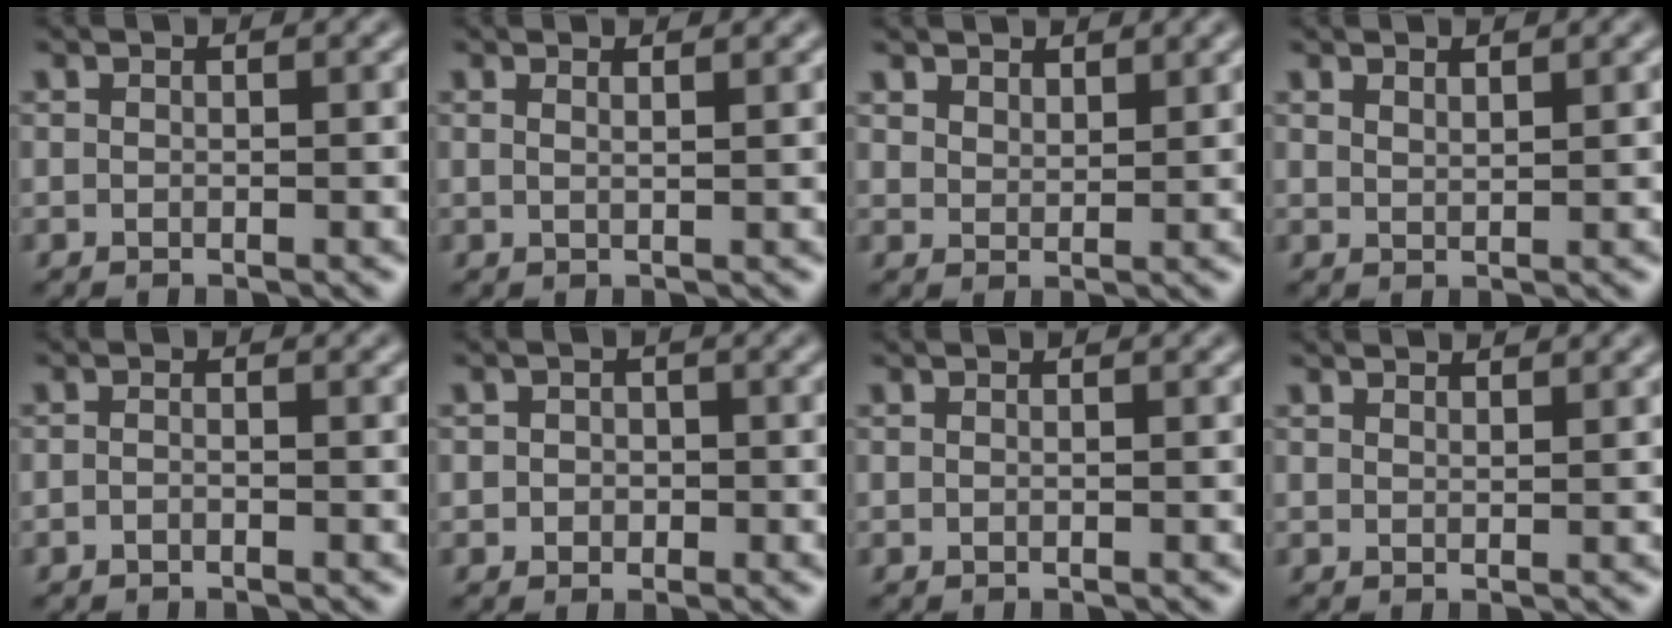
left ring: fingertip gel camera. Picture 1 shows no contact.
{"total": 1.8, "force": [1.2, 0.7, 1.2], "torque": [-0.001, 0.001, -0.002]}
{"total": 2.7, "force": [2.4, 1.1, 0.6], "torque": [-0.019, -0.004, 0.048]}
{"total": 1.0, "force": [0.9, 0.2, 0.4], "torque": [-0.010, -0.002, 0.017]}
{"total": 0.8, "force": [-0.6, 0.2, 0.5], "torque": [-0.012, -0.003, -0.013]}
{"total": 1.6, "force": [-0.1, 1.5, 0.6], "torque": [0.004, 0.000, -0.011]}
{"total": 0.0}
{"total": 1.8, "force": [1.8, 0.2, 0.4], "torque": [-0.008, 0.000, 0.022]}